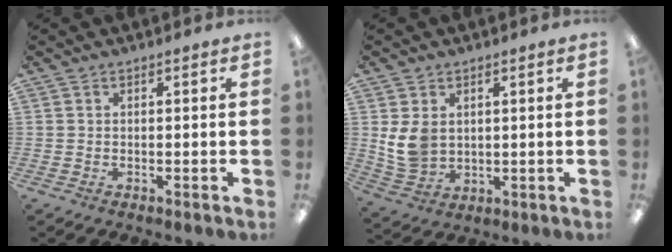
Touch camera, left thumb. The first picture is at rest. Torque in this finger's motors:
{"motor_torque": [0.90, 1.33, 0.81, -0.59, 0.05]}